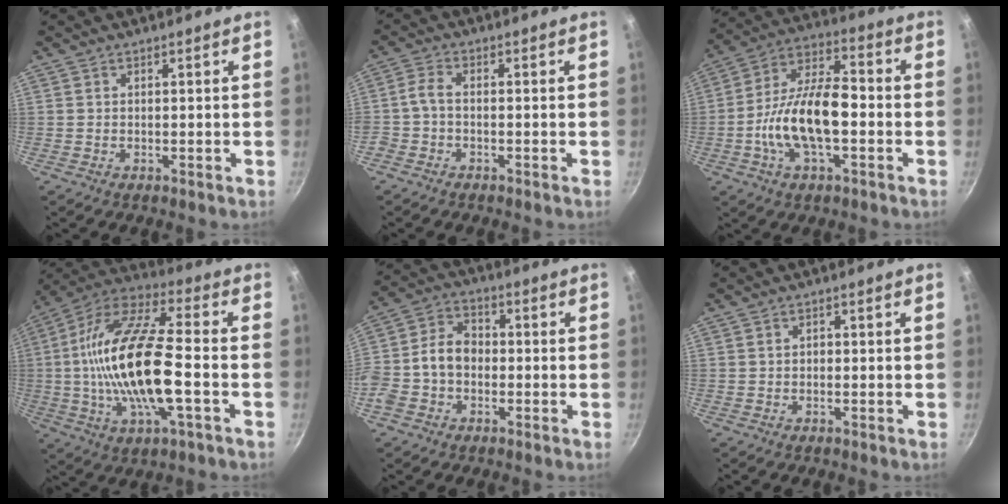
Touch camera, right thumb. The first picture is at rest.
{"total": 3.0, "force": [-1.5, 1.3, 2.2], "torque": [-0.062, 0.015, -0.039]}
{"total": 15.9, "force": [-3.1, 7.5, 13.6], "torque": [-0.231, 0.040, -0.070]}
{"total": 22.3, "force": [-2.5, 7.8, 20.8], "torque": [-0.397, 0.026, -0.062]}
{"total": 9.6, "force": [-1.9, 7.2, 6.1], "torque": [-0.100, 0.037, -0.051]}
{"total": 0.9, "force": [-0.2, 0.8, 0.4], "torque": [-0.006, 0.005, -0.005]}